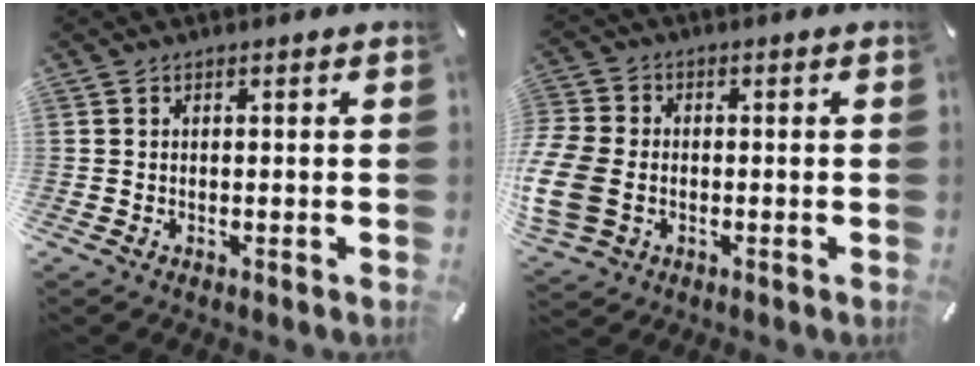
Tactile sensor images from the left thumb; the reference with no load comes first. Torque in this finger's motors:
{"motor_torque": [1.50, 1.81, 1.83, 0.43, 0.26]}